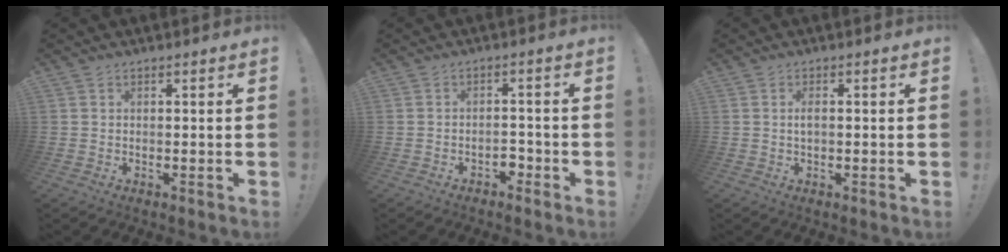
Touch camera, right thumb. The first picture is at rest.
{"total": 2.8, "force": [-2.0, 1.4, 1.4], "torque": [-0.024, 0.005, -0.034]}
{"total": 1.5, "force": [-0.1, 0.6, 1.4], "torque": [-0.031, 0.005, -0.002]}